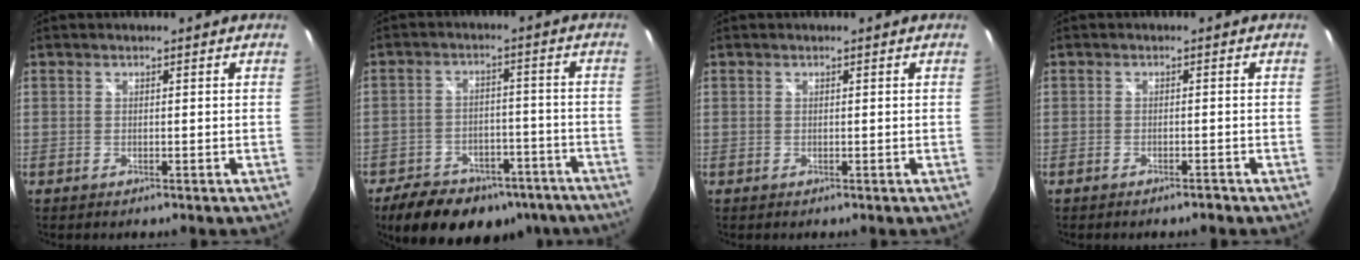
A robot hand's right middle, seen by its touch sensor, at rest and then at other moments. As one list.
[{"total": 18.9, "force": [-13.7, 9.9, 8.5], "torque": [-0.182, 0.006, -0.181]}, {"total": 0.0}, {"total": 1.9, "force": [-1.7, 0.4, 0.8], "torque": [-0.022, 0.000, -0.027]}]